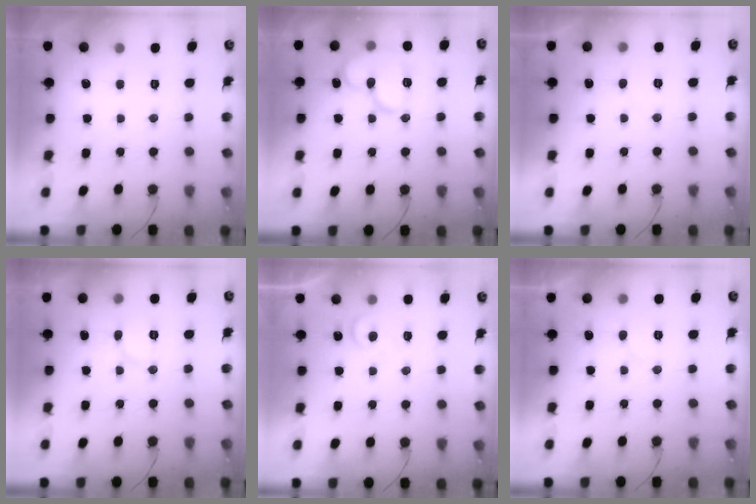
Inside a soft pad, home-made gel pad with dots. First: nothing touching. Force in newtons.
{"total": 13.6, "press": 13.5, "slide": 2.0}
{"total": 2.3, "press": 2.3, "slide": 0.2}
{"total": 6.6, "press": 6.5, "slide": 0.5}
{"total": 5.3, "press": 5.3, "slide": 0.4}
{"total": 4.7, "press": 4.7, "slide": 0.5}